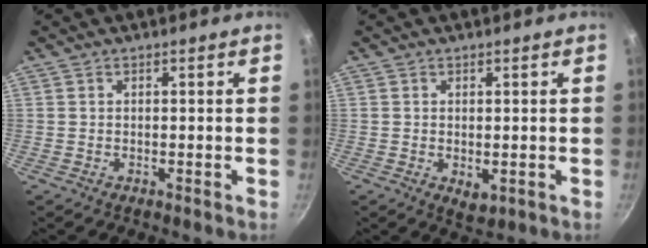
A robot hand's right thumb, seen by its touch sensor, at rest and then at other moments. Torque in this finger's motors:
{"motor_torque": [-0.17, 0.28, -0.49, -0.02, -0.03]}